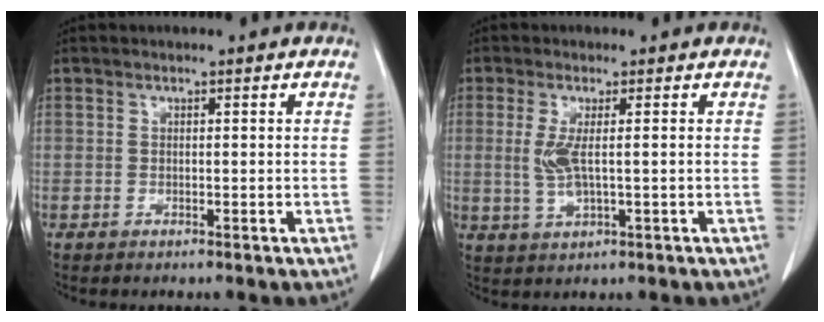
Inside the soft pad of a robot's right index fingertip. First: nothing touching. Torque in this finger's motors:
{"motor_torque": [0.21, 0.12, 0.04, 0.02]}